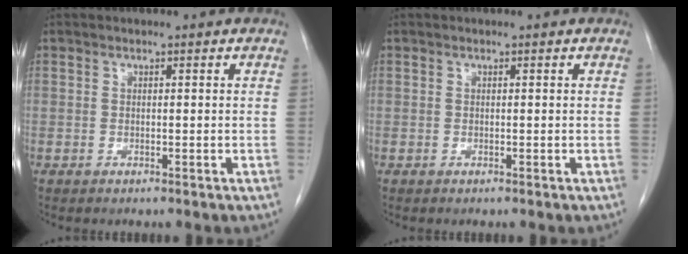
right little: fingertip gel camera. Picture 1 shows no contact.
{"total": 0.0}